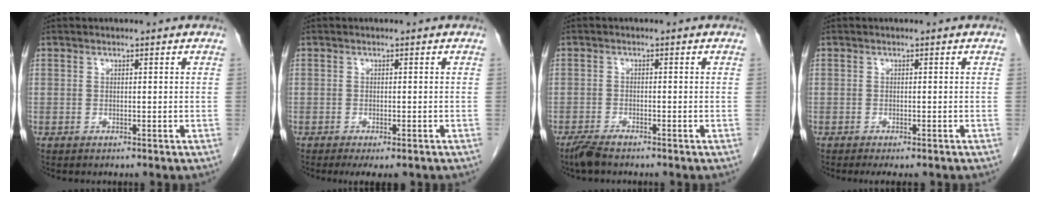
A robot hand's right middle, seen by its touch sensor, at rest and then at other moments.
{"total": 4.0, "force": [-2.9, 1.2, 2.5], "torque": [-0.030, -0.009, -0.041]}
{"total": 3.0, "force": [-2.5, 0.4, 1.5], "torque": [-0.035, -0.007, -0.047]}
{"total": 3.3, "force": [-2.7, 0.9, 1.8], "torque": [-0.019, -0.008, -0.036]}